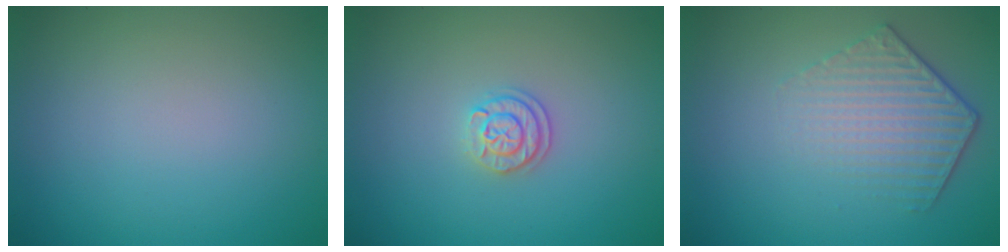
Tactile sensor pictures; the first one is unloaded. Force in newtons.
{"total": 2.0, "press": 1.9, "slide": 0.8}
{"total": 4.4, "press": 3.0, "slide": 3.1}